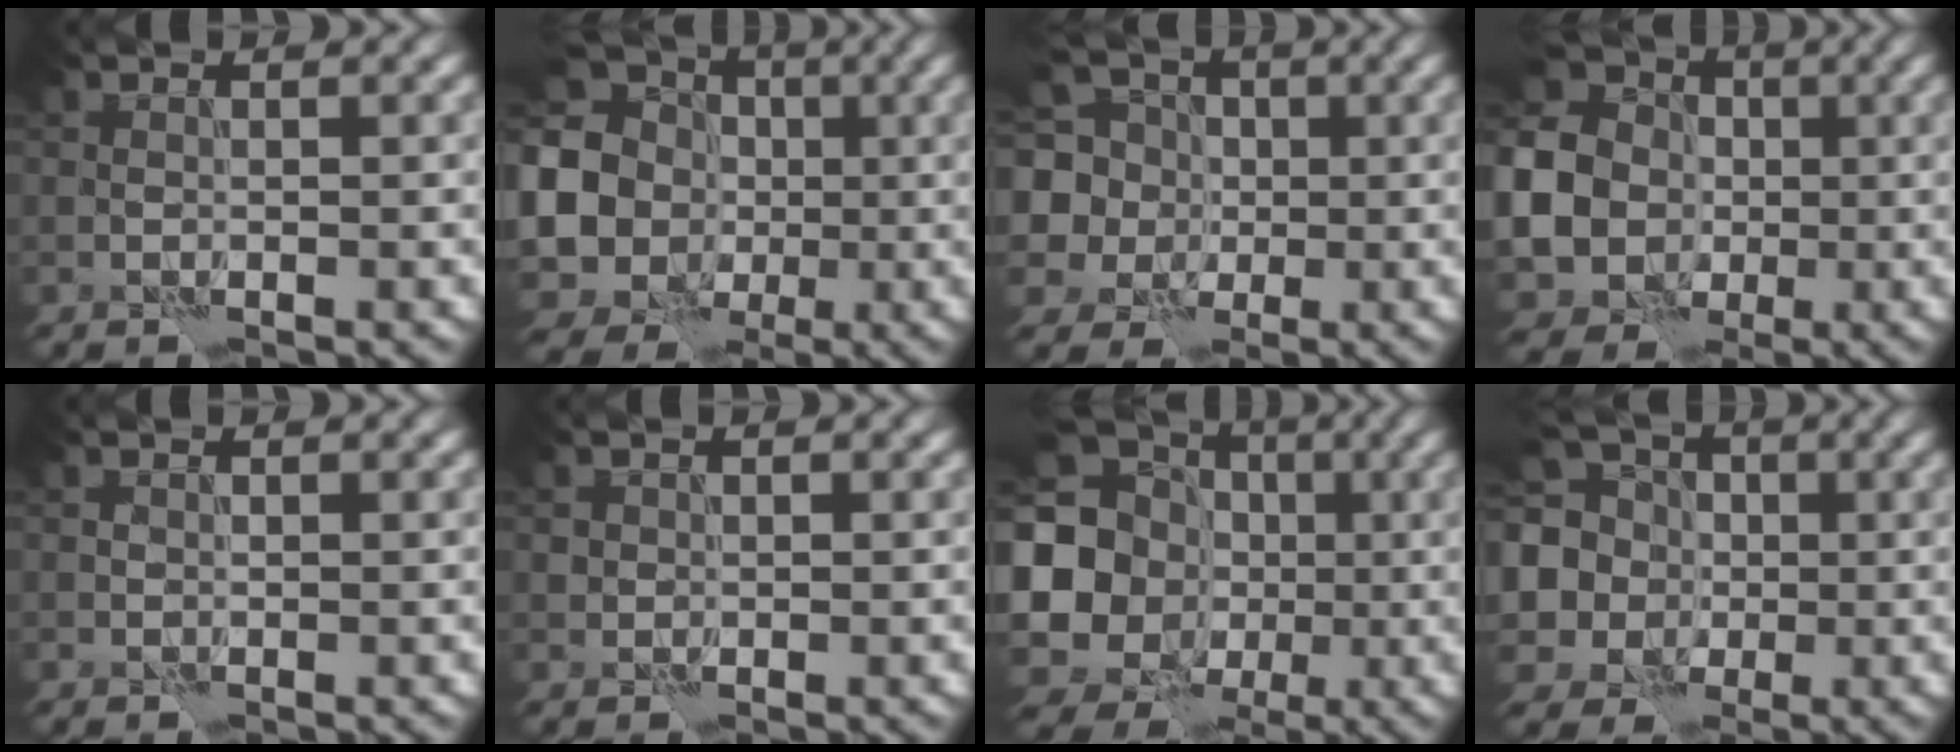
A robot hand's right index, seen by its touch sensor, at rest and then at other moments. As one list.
[{"total": 14.5, "force": [0.1, 13.2, 6.1], "torque": [-0.160, 0.018, -0.021]}, {"total": 8.9, "force": [1.6, 8.0, 3.6], "torque": [-0.099, 0.024, -0.005]}, {"total": 18.4, "force": [-1.3, 17.1, 6.7], "torque": [-0.189, -0.001, -0.053]}, {"total": 0.0}, {"total": 0.8, "force": [0.1, 0.8, 0.0], "torque": [0.004, -0.002, 0.001]}, {"total": 16.3, "force": [0.3, 15.0, 6.4], "torque": [-0.180, 0.008, -0.013]}, {"total": 8.5, "force": [0.9, 7.7, 3.6], "torque": [-0.092, 0.013, -0.014]}]